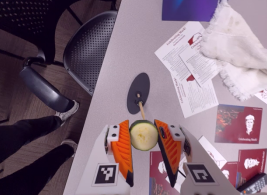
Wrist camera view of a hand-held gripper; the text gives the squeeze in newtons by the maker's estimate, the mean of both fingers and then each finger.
{"total": 9.6, "left": 9.3, "right": 9.9}